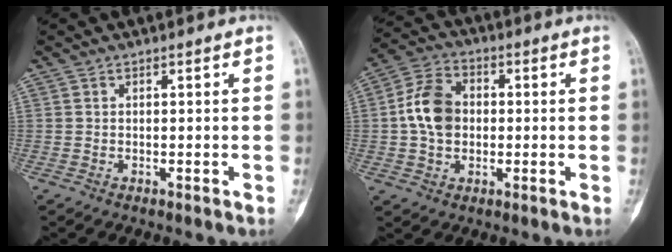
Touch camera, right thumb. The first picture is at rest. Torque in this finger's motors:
{"motor_torque": [0.11, 0.12, 0.02, 0.01, 0.05]}